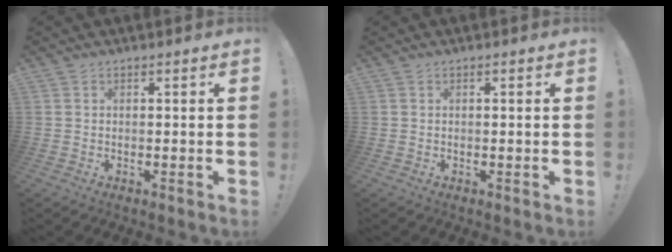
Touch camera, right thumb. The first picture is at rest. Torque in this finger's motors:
{"motor_torque": [-0.11, -0.24, 0.13, -0.04, 0.01]}